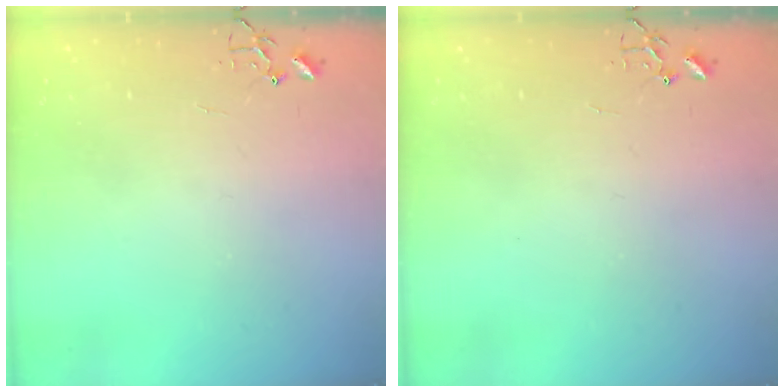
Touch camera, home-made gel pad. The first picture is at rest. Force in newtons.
{"total": 0.0}